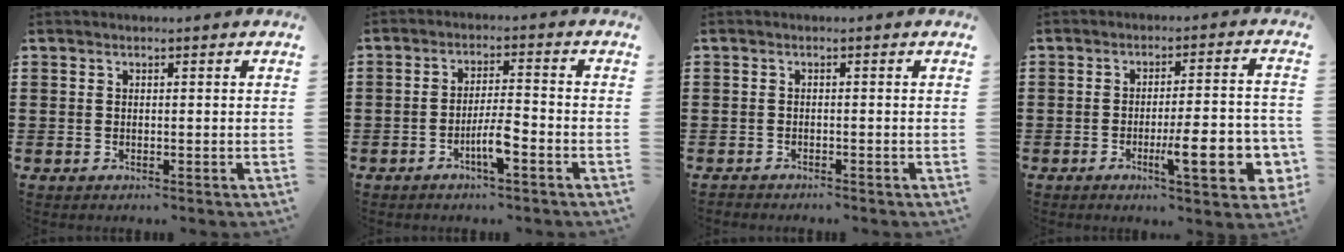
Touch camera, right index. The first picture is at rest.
{"total": 4.8, "force": [-2.4, 0.8, 4.1], "torque": [-0.084, -0.003, -0.046]}
{"total": 1.0, "force": [-1.0, 0.3, -0.2], "torque": [0.000, 0.005, -0.023]}
{"total": 10.9, "force": [-3.3, 2.4, 10.1], "torque": [-0.148, -0.008, -0.052]}